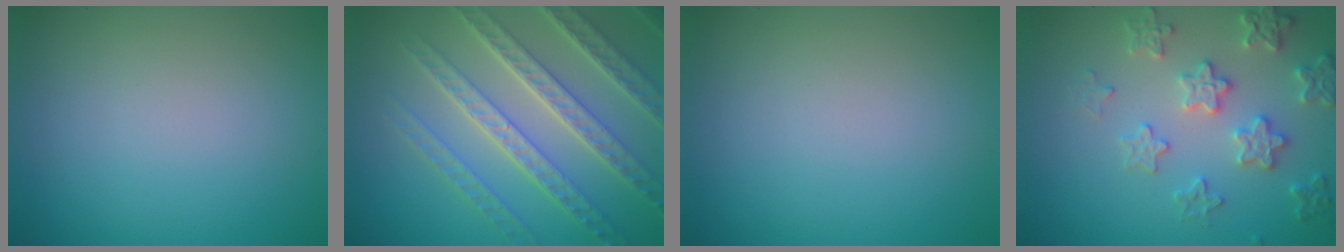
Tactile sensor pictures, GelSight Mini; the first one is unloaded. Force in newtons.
{"total": 7.7, "press": 5.6, "slide": 5.2}
{"total": 0.0}
{"total": 3.8, "press": 3.7, "slide": 0.7}